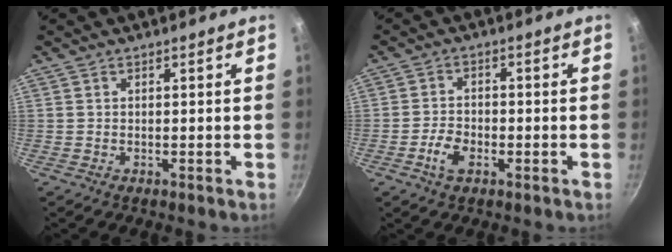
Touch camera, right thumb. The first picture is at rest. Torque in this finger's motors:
{"motor_torque": [0.37, 0.73, 0.61, -0.57, -0.02]}